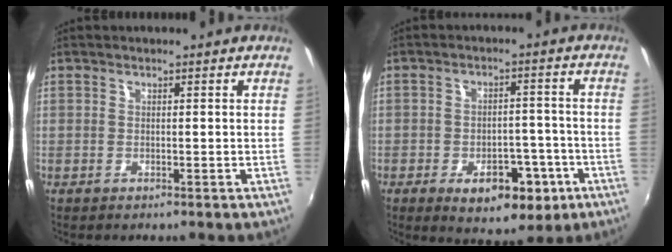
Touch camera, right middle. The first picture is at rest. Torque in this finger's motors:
{"motor_torque": [1.04, -1.10, 0.16, 0.09]}